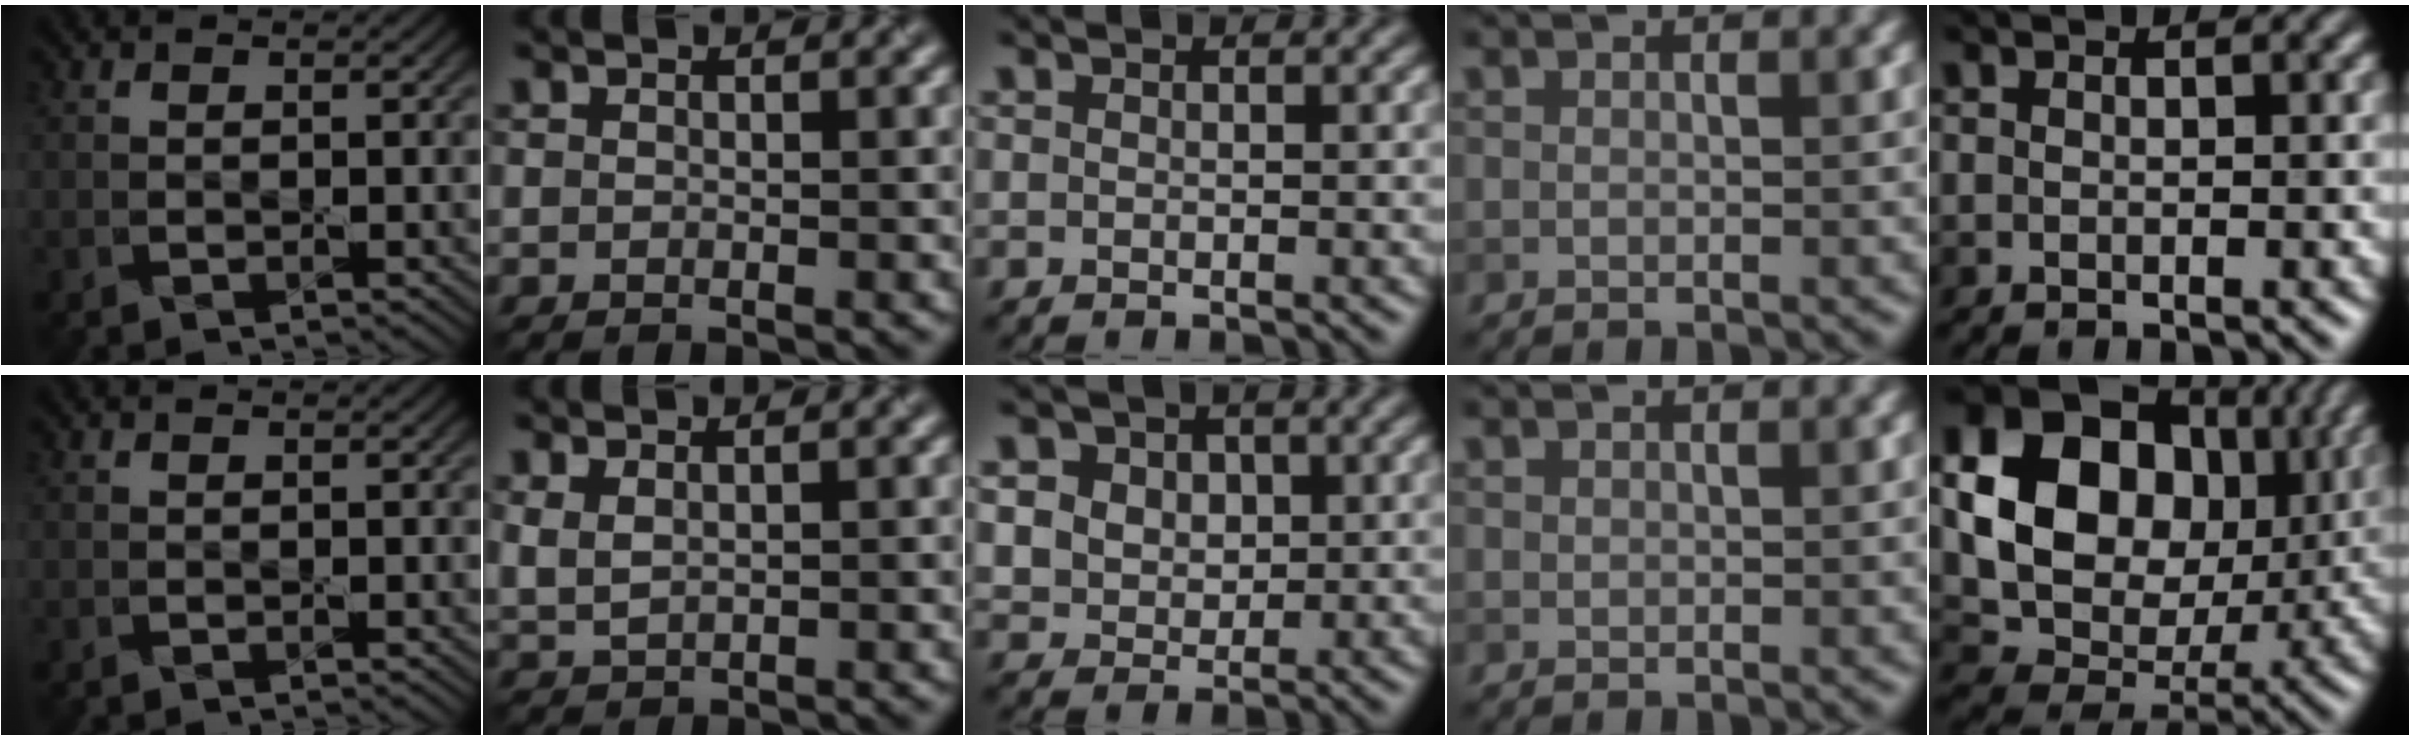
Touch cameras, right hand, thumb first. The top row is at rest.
{"index": {"total": 1.7, "force": [0.9, 1.0, 1.1], "torque": [-0.034, 0.001, 0.023]}, "middle": {"total": 5.9, "force": [2.5, 4.7, 2.5], "torque": [-0.056, 0.018, 0.035]}, "little": {"total": 16.0, "force": [3.4, 12.7, 9.1], "torque": [-0.183, 0.020, 0.076]}}